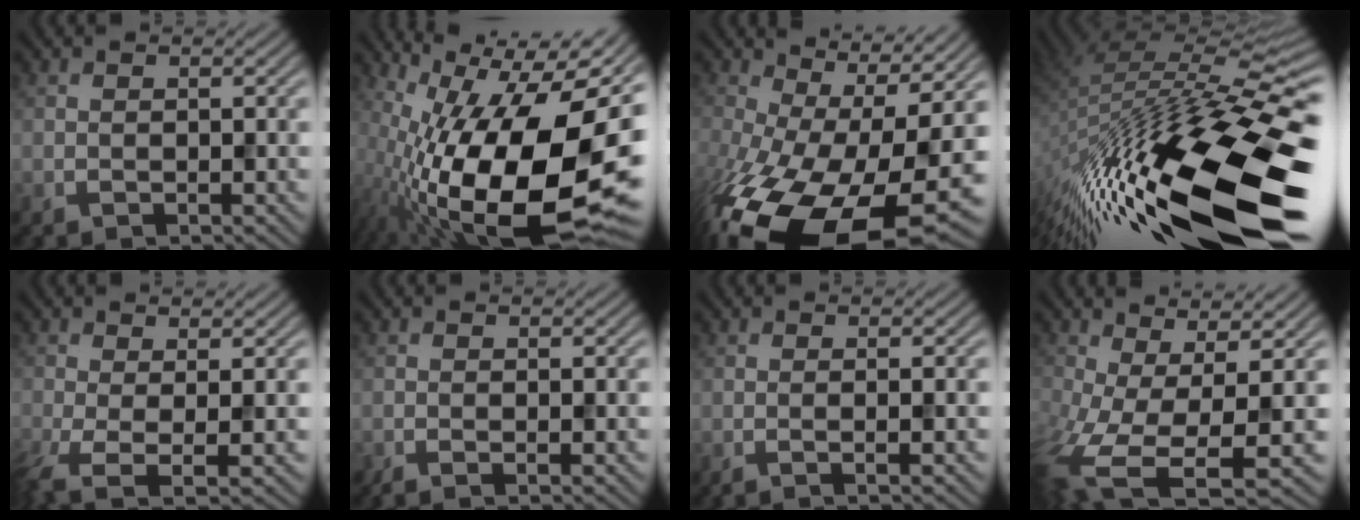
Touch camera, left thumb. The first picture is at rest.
{"total": 19.5, "force": [-3.3, 8.9, 17.0], "torque": [-0.284, -0.016, -0.049]}
{"total": 18.8, "force": [-6.7, 10.0, 14.5], "torque": [-0.289, -0.069, -0.078]}
{"total": 19.4, "force": [-8.4, 6.9, 16.1], "torque": [-0.313, -0.025, -0.140]}
{"total": 4.2, "force": [-0.9, 1.4, 3.8], "torque": [-0.090, -0.015, -0.014]}
{"total": 1.4, "force": [-0.5, 0.4, 1.2], "torque": [-0.014, 0.002, -0.015]}
{"total": 2.1, "force": [-0.4, 0.5, 2.0], "torque": [-0.023, 0.006, -0.013]}
{"total": 9.2, "force": [-2.4, 3.7, 8.0], "torque": [-0.193, -0.036, -0.027]}